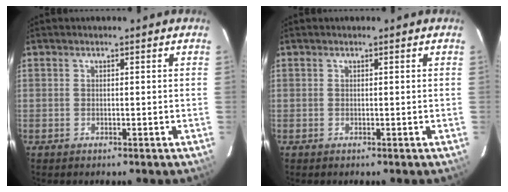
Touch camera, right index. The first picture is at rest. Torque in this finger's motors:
{"motor_torque": [0.00, 0.00, 0.01, 0.01]}